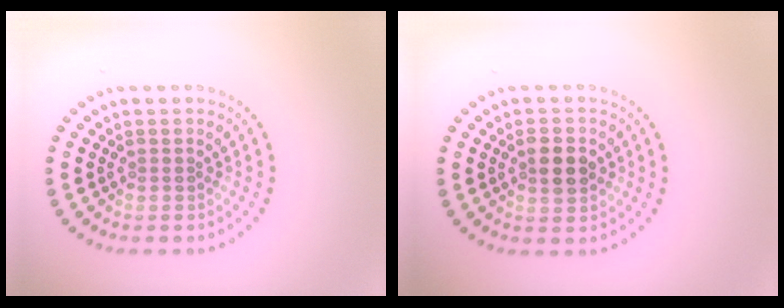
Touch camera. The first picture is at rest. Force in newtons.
{"total": 2.9, "press": 2.9, "slide": 0.0}